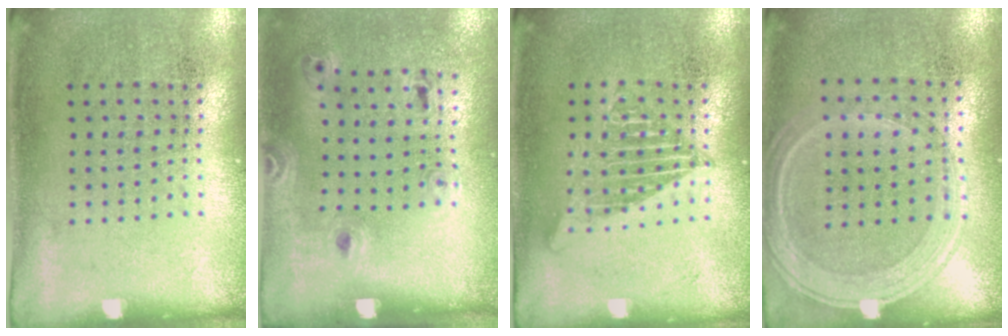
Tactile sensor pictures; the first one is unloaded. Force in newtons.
{"total": 1.5, "press": 0.9, "slide": 1.2}
{"total": 1.3, "press": 1.3, "slide": 0.1}
{"total": 1.3, "press": 1.2, "slide": 0.3}